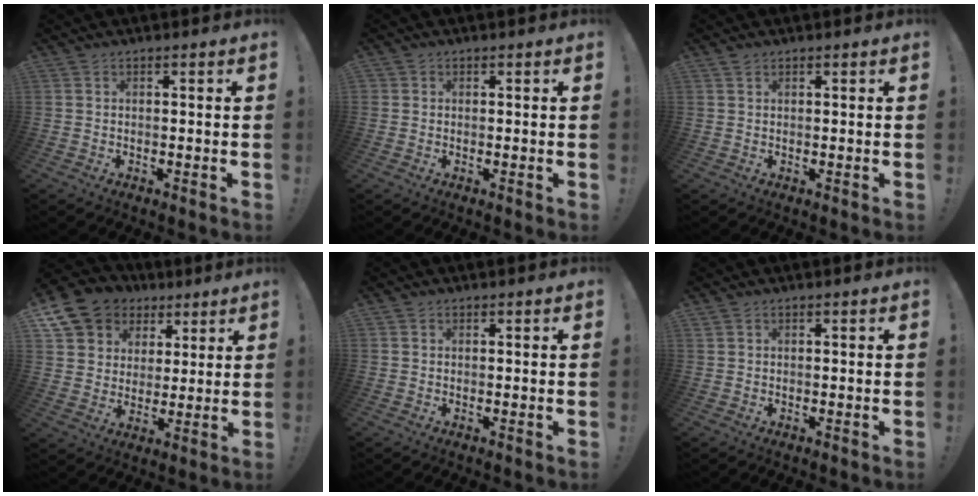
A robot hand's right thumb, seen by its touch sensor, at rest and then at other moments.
{"total": 1.0, "force": [0.2, 0.9, 0.2], "torque": [-0.005, 0.002, 0.004]}
{"total": 0.8, "force": [0.7, 0.5, 0.2], "torque": [0.003, -0.003, 0.012]}
{"total": 12.6, "force": [7.1, 9.7, 3.9], "torque": [-0.063, -0.050, 0.146]}
{"total": 0.6, "force": [0.4, 0.4, -0.1], "torque": [0.009, -0.003, 0.007]}
{"total": 0.6, "force": [0.5, 0.4, 0.1], "torque": [-0.004, 0.002, 0.009]}